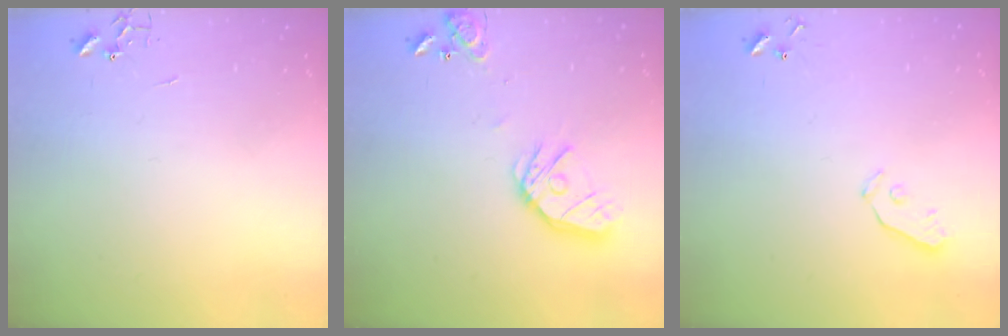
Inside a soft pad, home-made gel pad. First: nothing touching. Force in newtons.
{"total": 15.4, "press": 15.3, "slide": 2.1}
{"total": 3.3, "press": 3.2, "slide": 0.5}